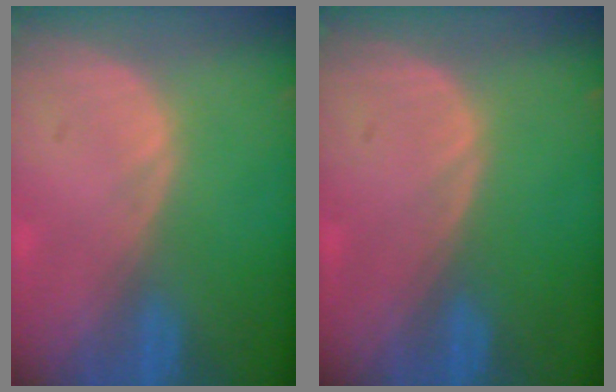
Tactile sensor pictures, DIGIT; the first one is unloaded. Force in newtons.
{"total": 0.0}